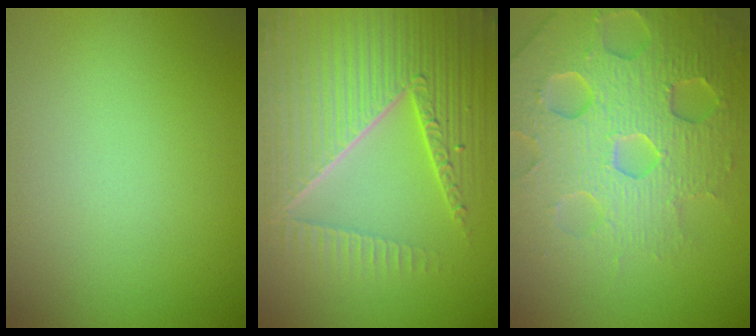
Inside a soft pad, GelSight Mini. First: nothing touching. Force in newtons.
{"total": 8.8, "press": 6.1, "slide": 6.4}
{"total": 7.3, "press": 7.2, "slide": 1.5}